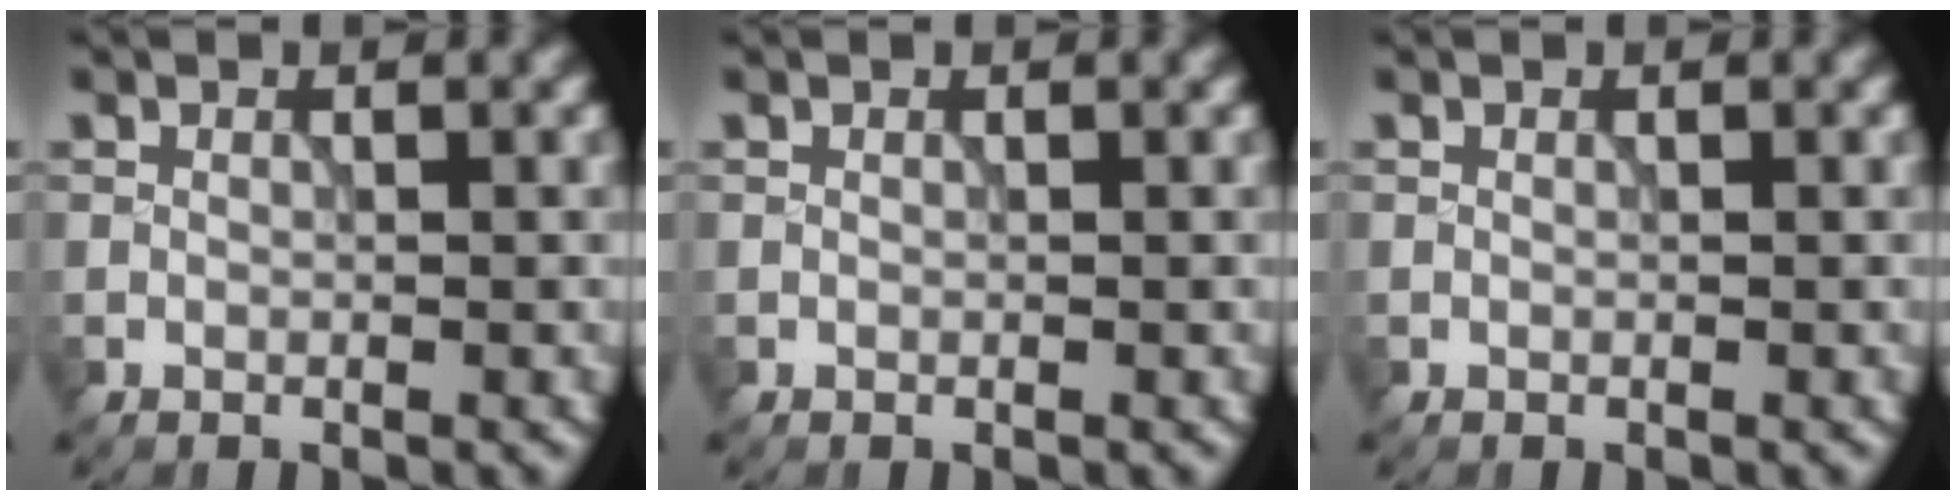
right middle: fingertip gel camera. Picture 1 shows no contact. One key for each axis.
{"total": 0.0}
{"total": 0.0}